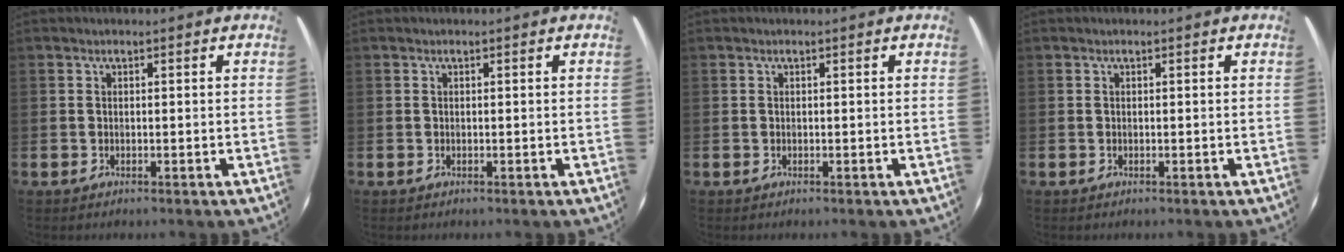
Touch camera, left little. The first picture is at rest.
{"total": 0.0}
{"total": 0.0}
{"total": 0.0}